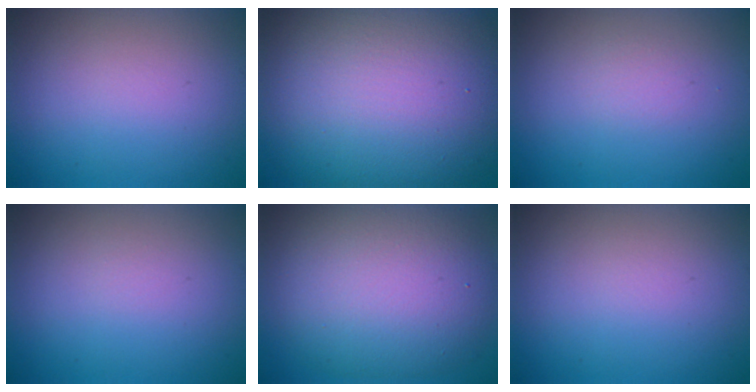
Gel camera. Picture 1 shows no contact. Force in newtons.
{"total": 17.3, "press": 17.3, "slide": 1.2}
{"total": 0.8, "press": 0.8, "slide": 0.1}
{"total": 0.0}
{"total": 10.5, "press": 10.5, "slide": 0.3}
{"total": 0.0}